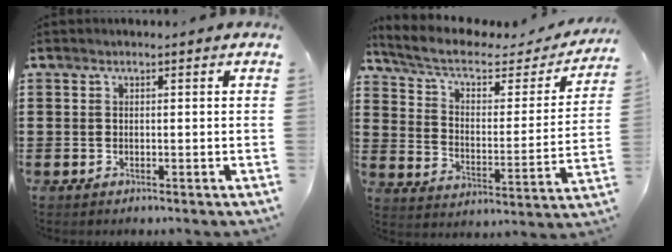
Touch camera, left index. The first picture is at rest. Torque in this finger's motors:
{"motor_torque": [1.10, -1.04, 0.18, 0.05]}